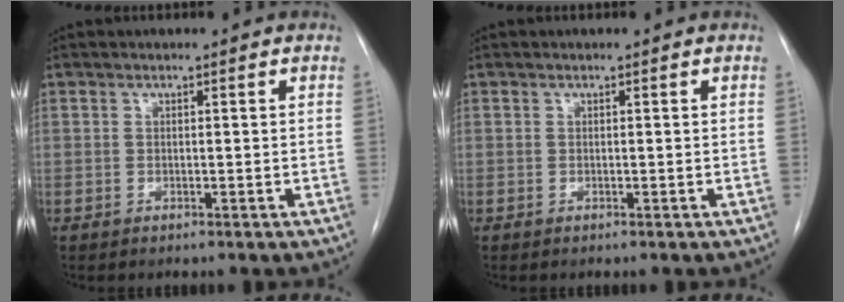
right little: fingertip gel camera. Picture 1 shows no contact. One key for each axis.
{"total": 0.0}